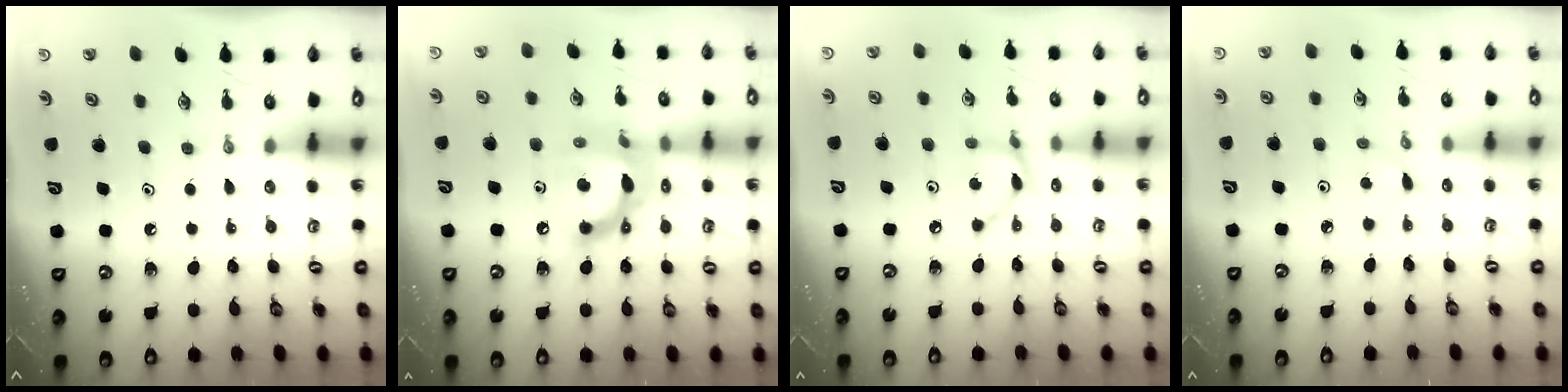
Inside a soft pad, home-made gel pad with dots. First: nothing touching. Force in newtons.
{"total": 15.0, "press": 14.9, "slide": 1.1}
{"total": 6.1, "press": 6.1, "slide": 0.3}
{"total": 2.0, "press": 2.0, "slide": 0.3}